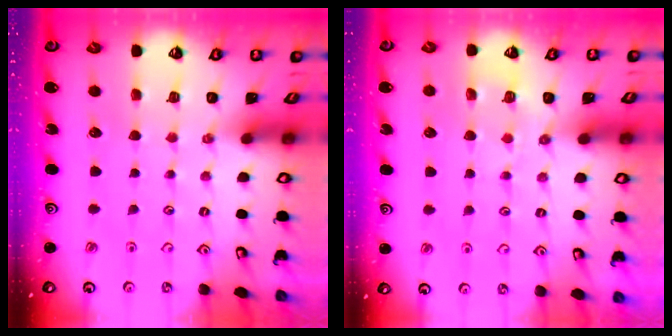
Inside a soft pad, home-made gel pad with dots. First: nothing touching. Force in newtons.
{"total": 5.4, "press": 5.3, "slide": 1.1}